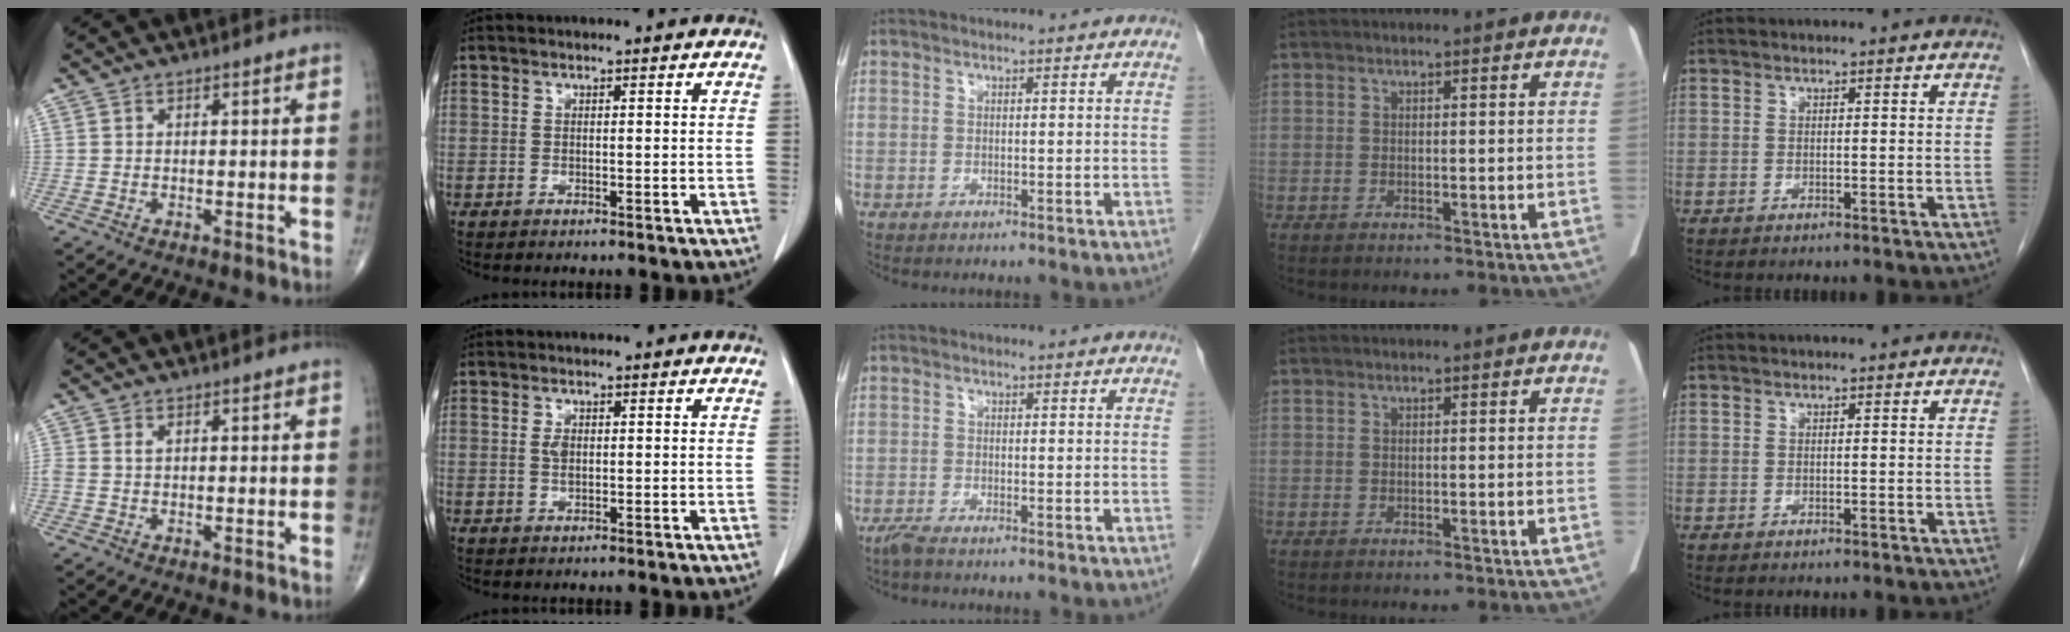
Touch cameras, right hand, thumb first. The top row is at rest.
{"thumb": {"total": 1.1, "force": [0.3, 0.7, 0.8], "torque": [-0.023, 0.008, 0.010]}, "index": {"total": 1.7, "force": [0.2, 0.9, 1.5], "torque": [-0.027, 0.000, 0.003]}, "middle": {"total": 1.4, "force": [-1.2, -0.1, 0.8], "torque": [-0.025, -0.006, -0.027]}}